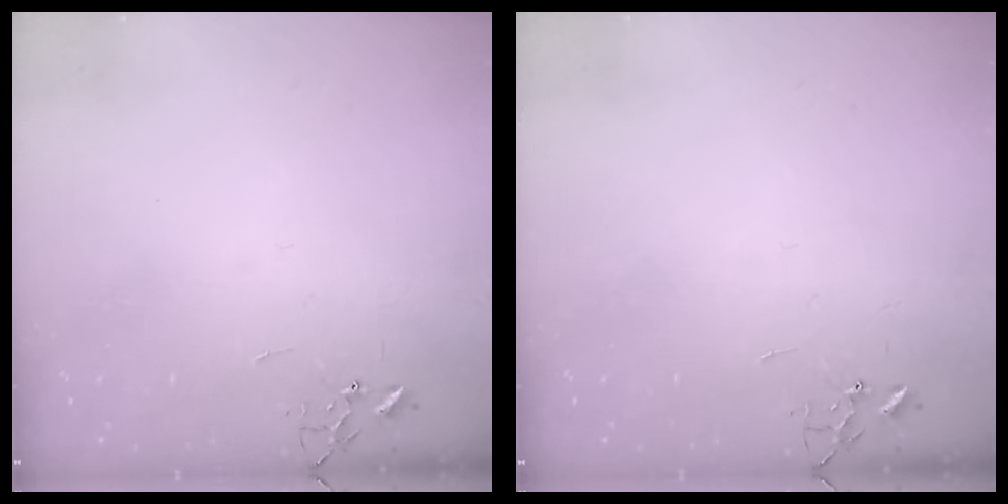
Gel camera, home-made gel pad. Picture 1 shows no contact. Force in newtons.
{"total": 0.0}